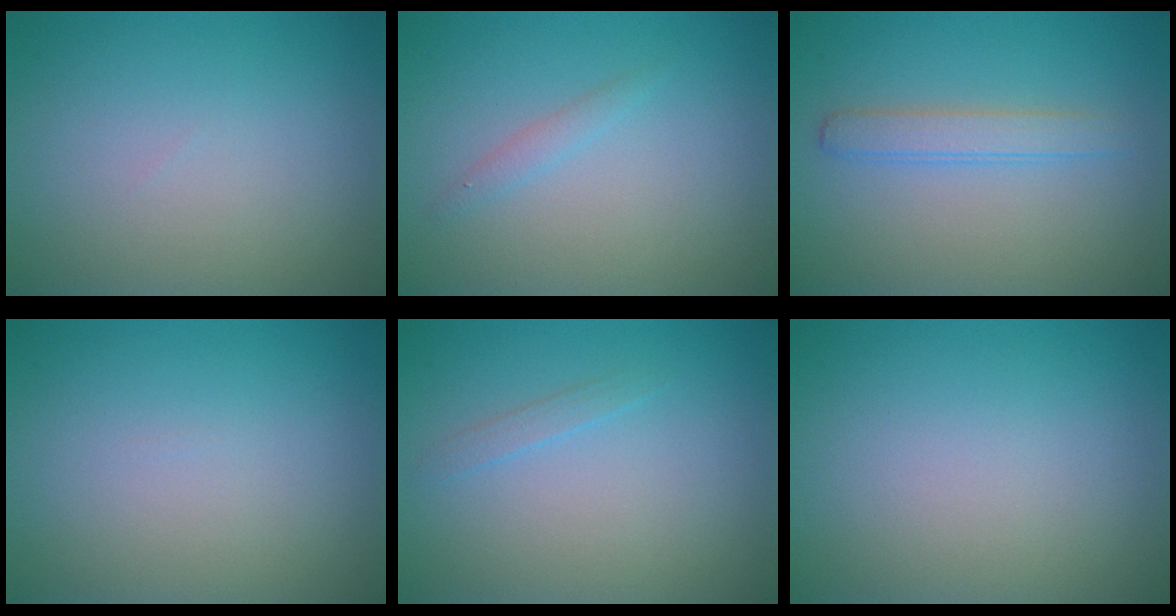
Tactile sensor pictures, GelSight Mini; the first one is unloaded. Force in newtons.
{"total": 0.9, "press": 0.9, "slide": 0.1}
{"total": 2.1, "press": 2.1, "slide": 0.1}
{"total": 0.0}
{"total": 0.8, "press": 0.8, "slide": 0.1}
{"total": 0.0}